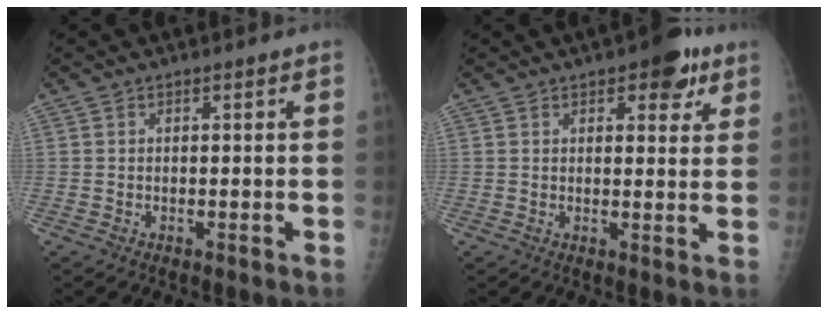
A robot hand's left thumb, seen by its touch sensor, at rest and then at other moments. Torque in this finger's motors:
{"motor_torque": [0.68, 0.59, 0.41, -0.51, 0.04]}